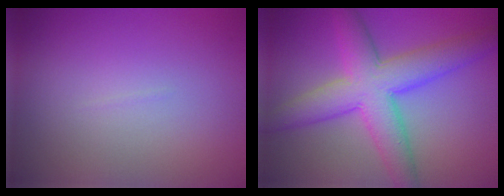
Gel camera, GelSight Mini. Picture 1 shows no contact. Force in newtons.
{"total": 7.6, "press": 7.6, "slide": 0.2}